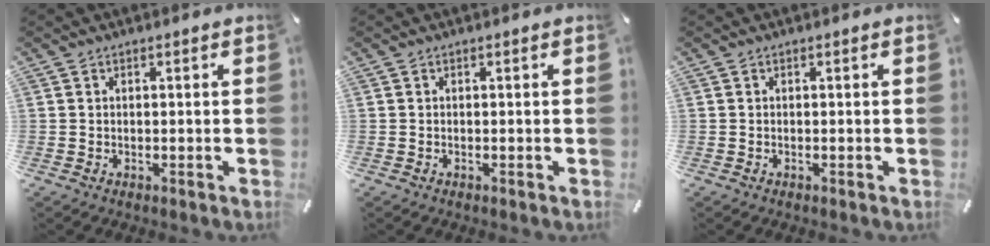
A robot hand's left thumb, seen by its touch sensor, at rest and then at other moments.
{"total": 0.0}
{"total": 0.0}